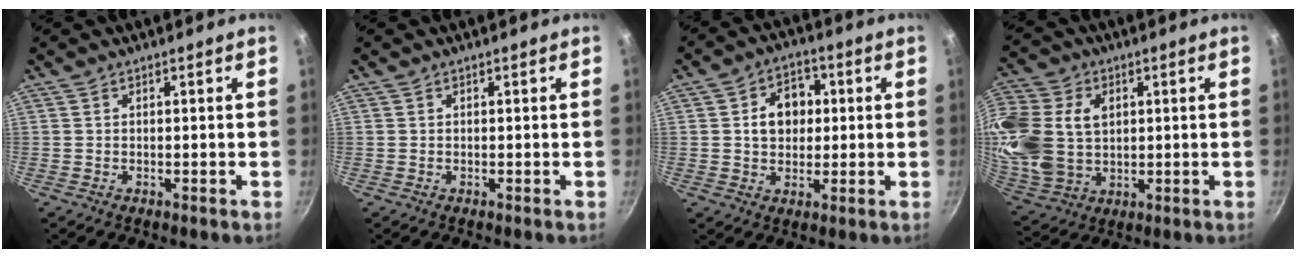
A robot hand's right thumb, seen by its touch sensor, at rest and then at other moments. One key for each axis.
{"total": 0.0}
{"total": 8.1, "fx": 1.0, "fy": 6.4, "fz": 4.9, "tx": -0.040, "ty": 0.010, "tz": 0.009}
{"total": 21.1, "fx": 3.5, "fy": 15.6, "fz": 13.8, "tx": -0.312, "ty": 0.007, "tz": 0.074}